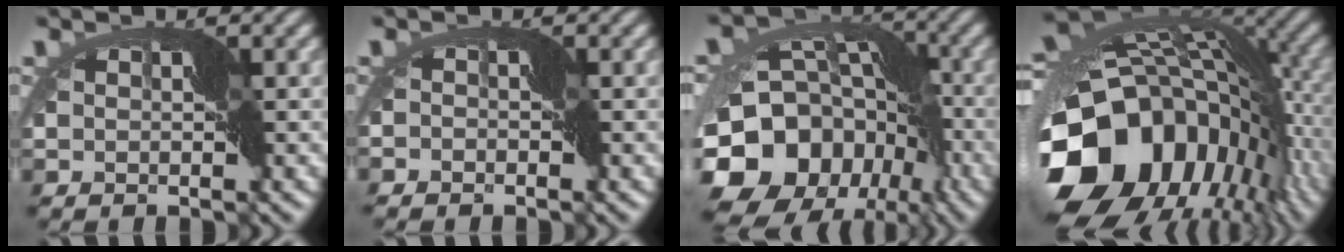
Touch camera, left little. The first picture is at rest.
{"total": 2.0, "force": [-1.8, 1.0, 0.2], "torque": [-0.005, 0.004, -0.032]}
{"total": 18.5, "force": [-6.9, 14.5, 9.0], "torque": [-0.166, -0.009, -0.125]}
{"total": 17.4, "force": [-6.0, 11.6, 11.6], "torque": [-0.267, -0.022, -0.109]}